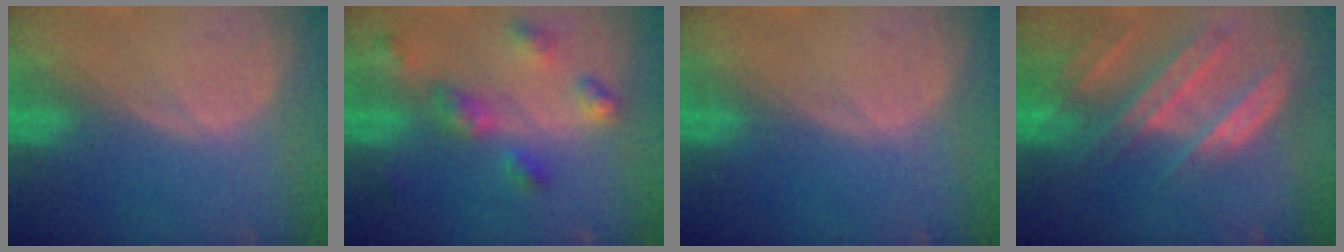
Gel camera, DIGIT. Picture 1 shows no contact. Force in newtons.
{"total": 6.4, "press": 5.7, "slide": 2.8}
{"total": 0.0}
{"total": 8.9, "press": 8.0, "slide": 4.0}